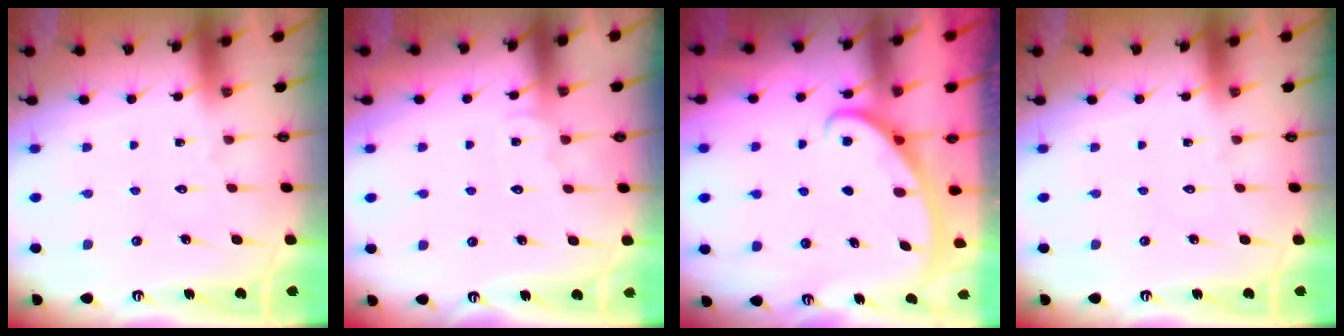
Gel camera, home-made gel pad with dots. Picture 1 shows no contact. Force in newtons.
{"total": 6.1, "press": 6.1, "slide": 0.6}
{"total": 2.8, "press": 2.8, "slide": 0.4}
{"total": 0.0}